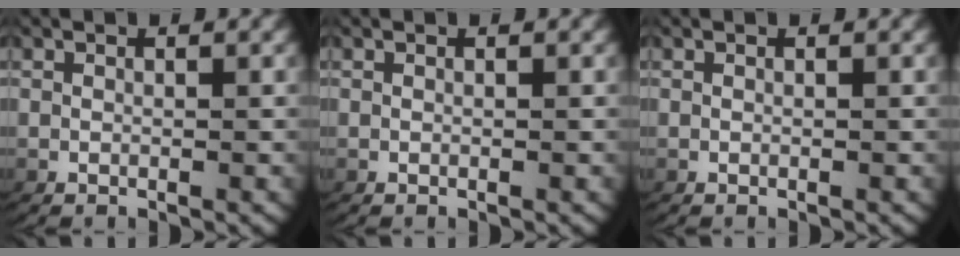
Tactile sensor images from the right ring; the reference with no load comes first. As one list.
[{"total": 0.0}, {"total": 0.0}]